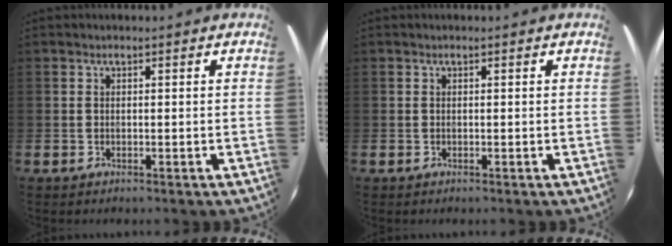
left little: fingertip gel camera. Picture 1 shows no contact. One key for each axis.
{"total": 0.0}